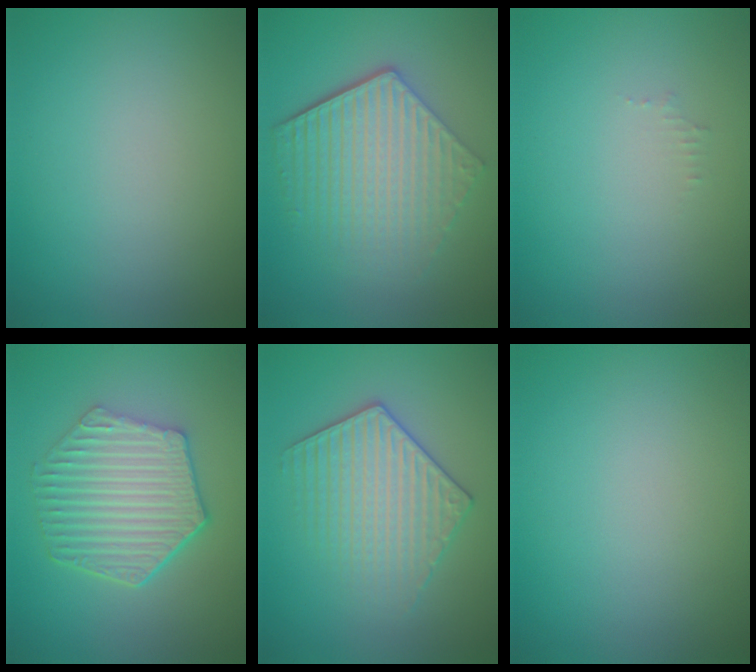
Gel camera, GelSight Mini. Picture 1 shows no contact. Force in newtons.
{"total": 6.1, "press": 4.5, "slide": 4.2}
{"total": 0.6, "press": 0.6, "slide": 0.1}
{"total": 6.2, "press": 4.6, "slide": 4.1}
{"total": 3.6, "press": 3.5, "slide": 0.5}
{"total": 0.0}